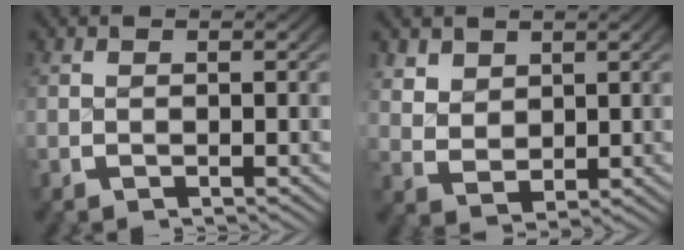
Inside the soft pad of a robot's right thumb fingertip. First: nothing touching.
{"total": 3.6, "force": [1.2, 2.9, 1.8], "torque": [-0.041, -0.023, 0.036]}